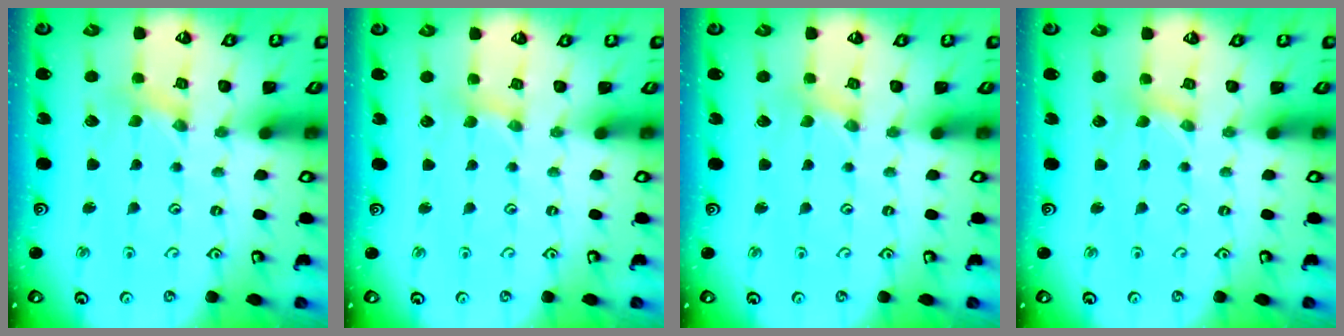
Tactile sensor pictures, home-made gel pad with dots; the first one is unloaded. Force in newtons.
{"total": 2.0, "press": 2.0, "slide": 0.3}
{"total": 0.0}
{"total": 1.7, "press": 1.7, "slide": 0.3}